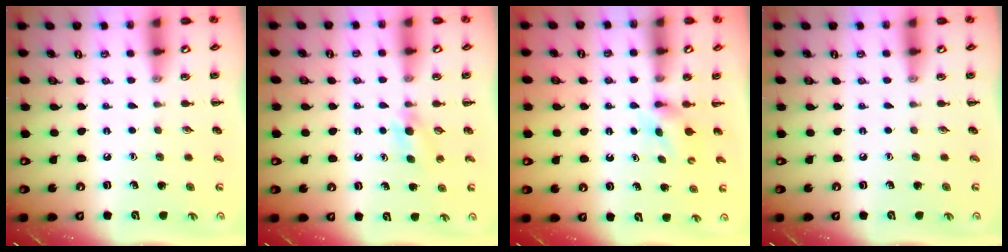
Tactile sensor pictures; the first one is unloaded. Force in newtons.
{"total": 3.9, "press": 3.7, "slide": 1.3}
{"total": 3.2, "press": 2.9, "slide": 1.4}
{"total": 0.0}